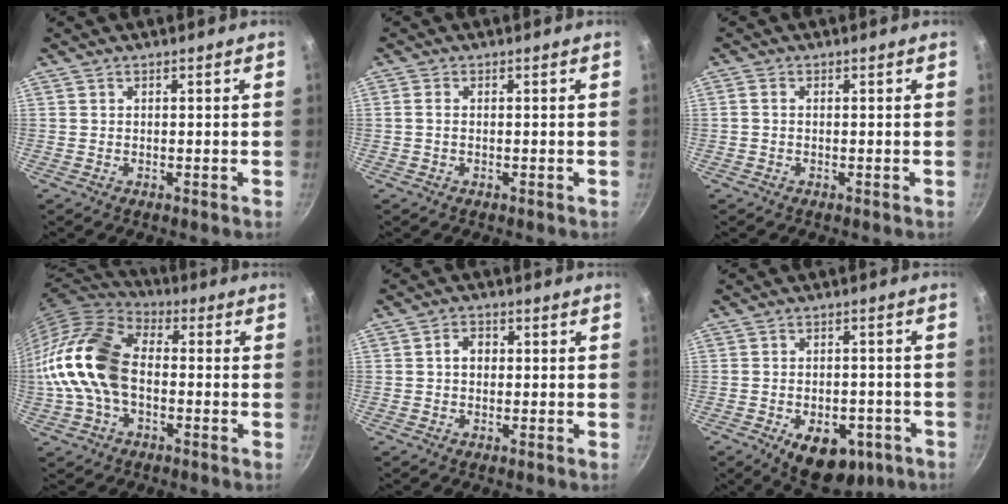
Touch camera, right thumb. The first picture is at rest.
{"total": 1.3, "force": [-0.1, 0.8, 1.0], "torque": [-0.025, 0.004, -0.004]}
{"total": 1.1, "force": [-0.1, 0.8, 0.7], "torque": [-0.015, 0.005, -0.004]}
{"total": 16.8, "force": [-1.5, 11.2, 12.4], "torque": [-0.223, 0.039, -0.044]}
{"total": 3.4, "force": [0.2, 2.6, 2.1], "torque": [-0.020, 0.011, 0.000]}
{"total": 12.8, "force": [-5.5, 7.8, 8.6], "torque": [-0.083, 0.014, -0.062]}